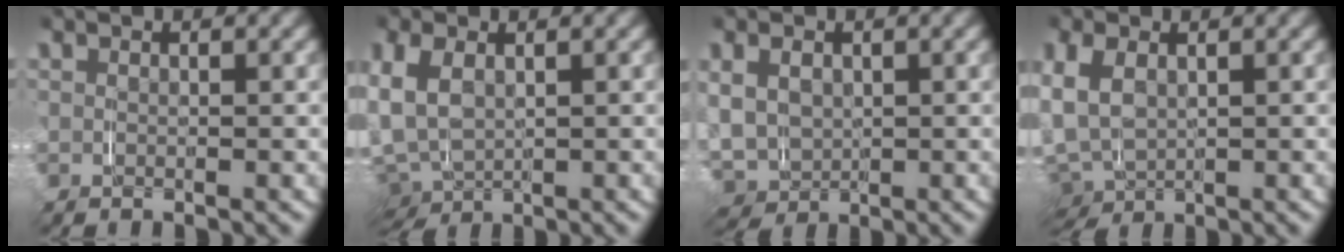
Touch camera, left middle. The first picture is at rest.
{"total": 6.3, "force": [-1.7, 5.6, 2.2], "torque": [-0.068, -0.028, -0.023]}
{"total": 6.2, "force": [-1.3, 5.9, 1.6], "torque": [-0.047, -0.032, -0.015]}
{"total": 5.6, "force": [-1.4, 5.1, 1.9], "torque": [-0.062, -0.025, -0.019]}